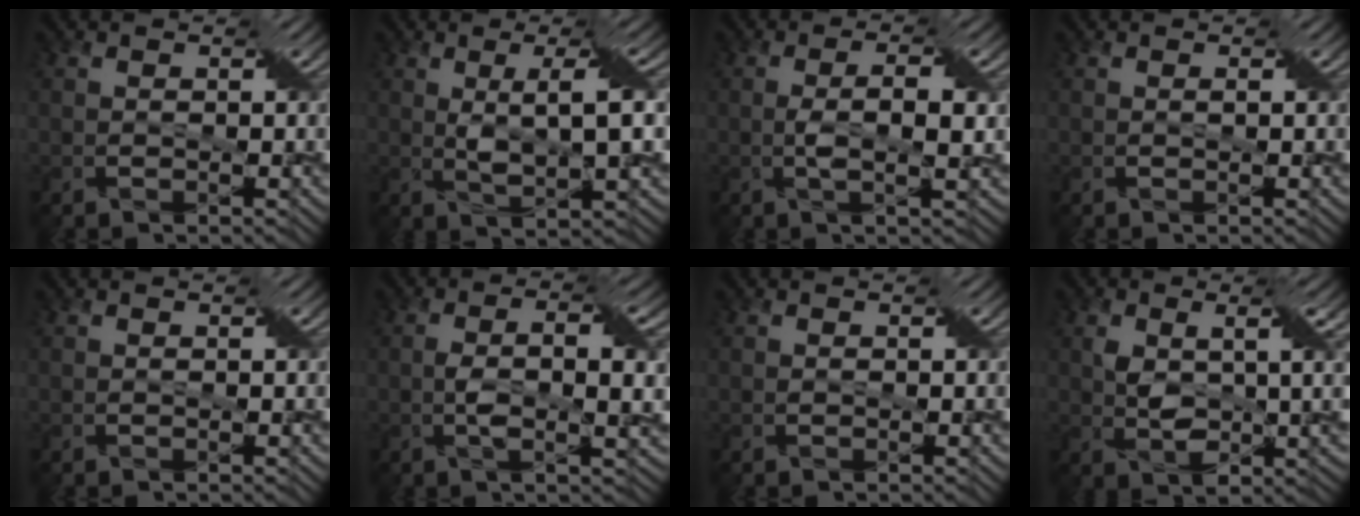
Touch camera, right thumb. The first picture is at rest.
{"total": 5.0, "force": [1.5, 0.6, 4.8], "torque": [-0.080, 0.003, 0.029]}
{"total": 2.7, "force": [0.2, 0.0, 2.7], "torque": [-0.054, 0.004, 0.001]}
{"total": 0.0}
{"total": 0.0}
{"total": 4.1, "force": [0.2, 0.7, 4.0], "torque": [-0.077, 0.001, 0.001]}
{"total": 0.0}
{"total": 5.0, "force": [0.8, 1.8, 4.6], "torque": [-0.083, 0.004, 0.017]}